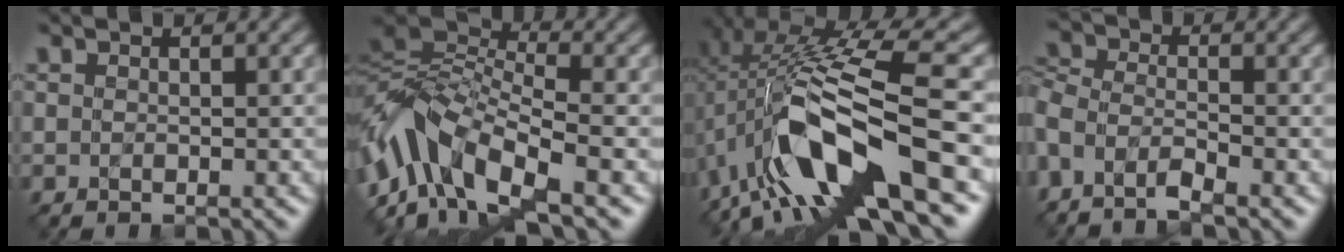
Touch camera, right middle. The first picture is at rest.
{"total": 7.4, "force": [-3.9, 3.2, 5.4], "torque": [-0.125, 0.017, -0.087]}
{"total": 12.7, "force": [-4.2, 4.5, 11.0], "torque": [-0.228, 0.017, -0.064]}
{"total": 3.3, "force": [-2.6, 0.9, 1.8], "torque": [-0.059, 0.005, -0.061]}